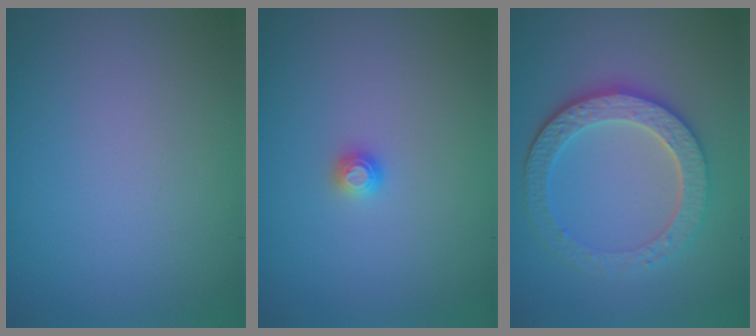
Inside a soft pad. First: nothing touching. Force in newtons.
{"total": 1.0, "press": 1.0, "slide": 0.1}
{"total": 4.5, "press": 4.0, "slide": 2.1}